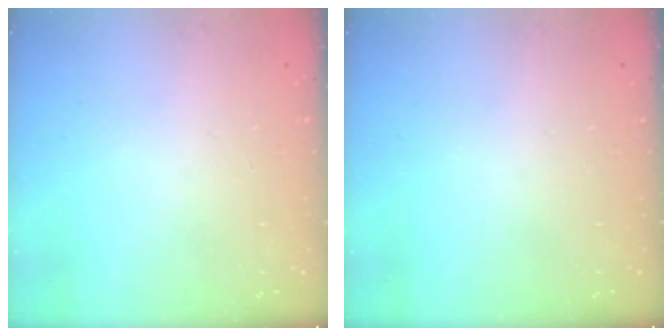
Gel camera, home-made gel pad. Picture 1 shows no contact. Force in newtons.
{"total": 0.0}